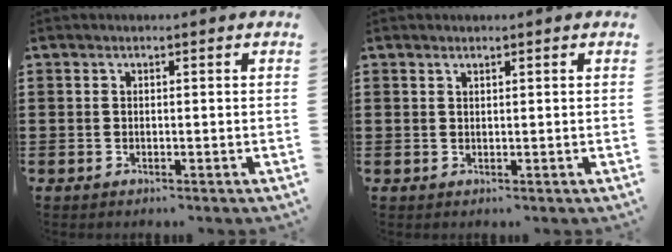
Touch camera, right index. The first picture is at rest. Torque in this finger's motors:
{"motor_torque": [-0.23, 0.16, -0.03, -0.01]}